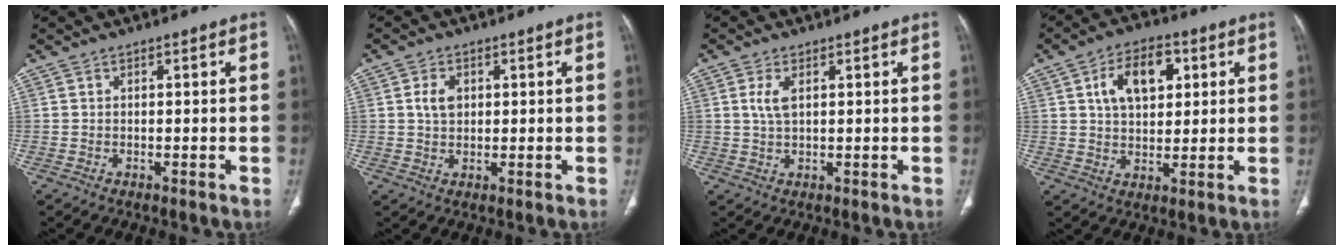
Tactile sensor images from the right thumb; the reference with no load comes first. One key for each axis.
{"total": 3.7, "fx": 0.9, "fy": 2.6, "fz": 2.5, "tx": -0.038, "ty": -0.001, "tz": 0.017}
{"total": 3.3, "fx": 1.0, "fy": 1.5, "fz": 2.8, "tx": -0.063, "ty": 0.001, "tz": 0.024}
{"total": 11.0, "fx": 3.6, "fy": 6.6, "fz": 8.0, "tx": -0.108, "ty": 0.001, "tz": 0.057}